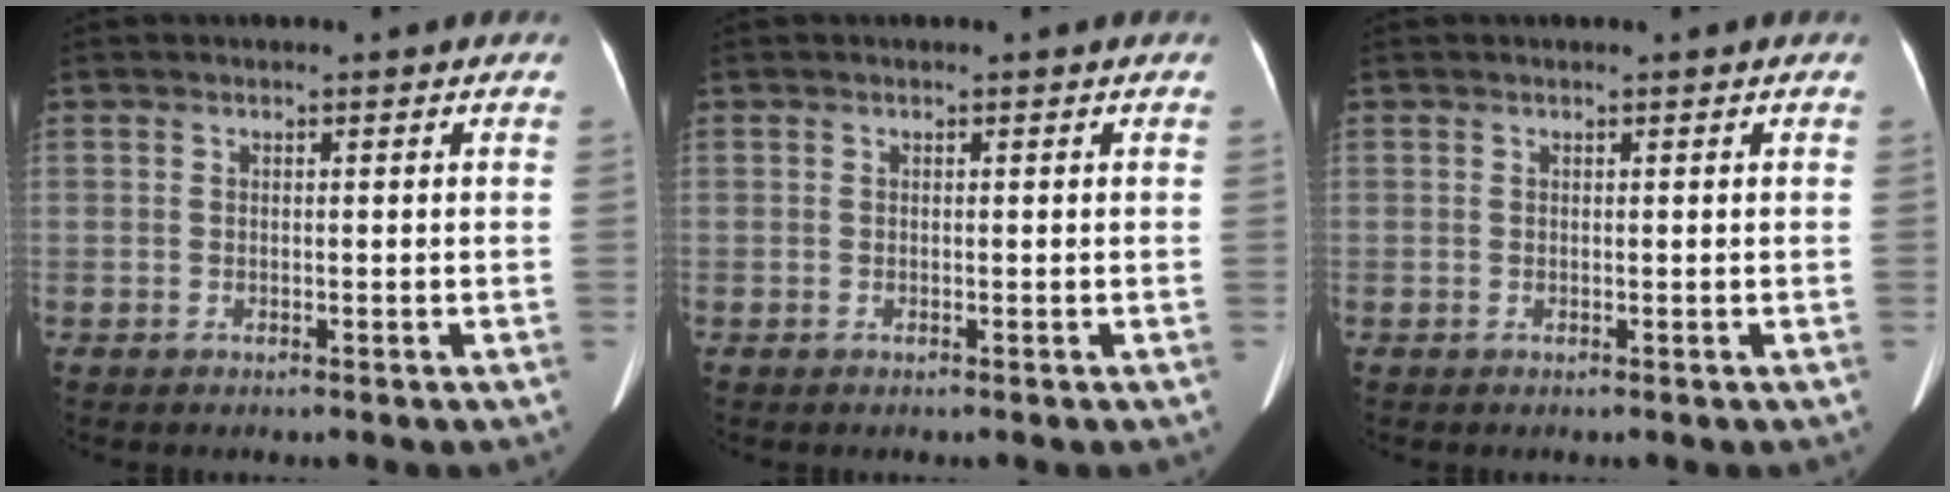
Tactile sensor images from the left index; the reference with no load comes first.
{"total": 0.0}
{"total": 0.0}